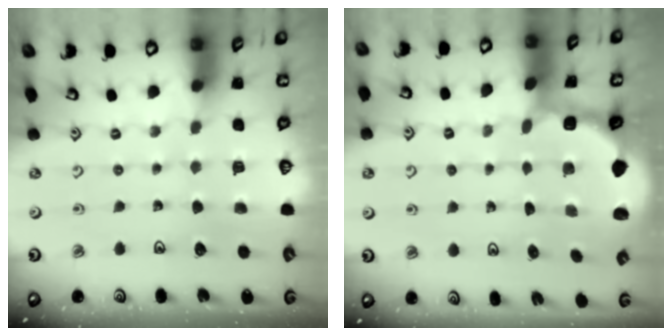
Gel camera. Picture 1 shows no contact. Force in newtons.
{"total": 1.7, "press": 1.5, "slide": 0.7}